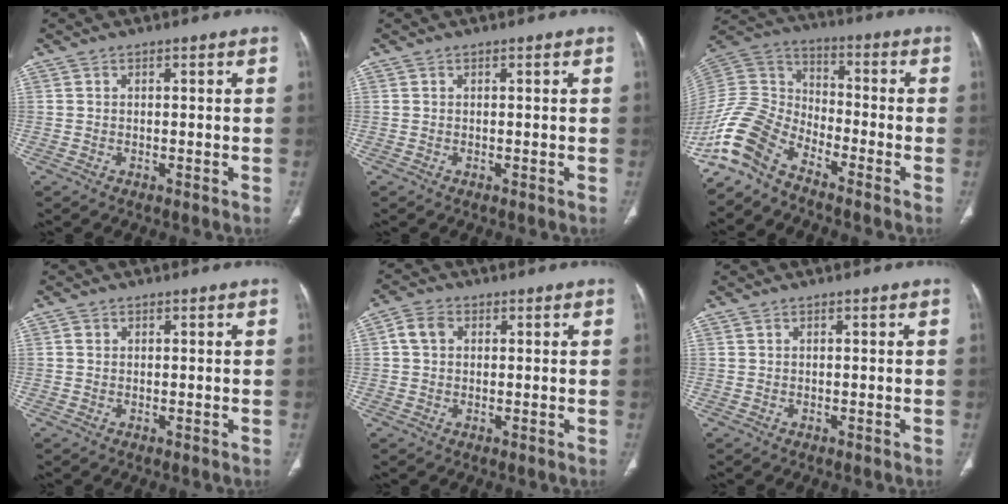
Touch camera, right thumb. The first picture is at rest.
{"total": 0.0}
{"total": 12.3, "force": [-9.6, 5.4, 5.6], "torque": [-0.122, 0.073, -0.202]}
{"total": 0.9, "force": [0.3, 0.8, 0.3], "torque": [-0.002, 0.001, 0.005]}
{"total": 3.9, "force": [0.9, 3.1, 2.3], "torque": [-0.044, 0.009, 0.015]}
{"total": 0.0}